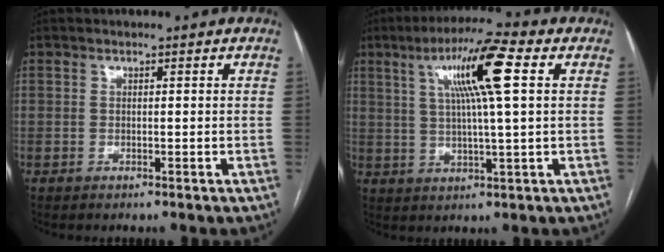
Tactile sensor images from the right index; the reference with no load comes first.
{"total": 11.2, "force": [3.6, 0.1, 10.6], "torque": [-0.188, 0.017, 0.060]}